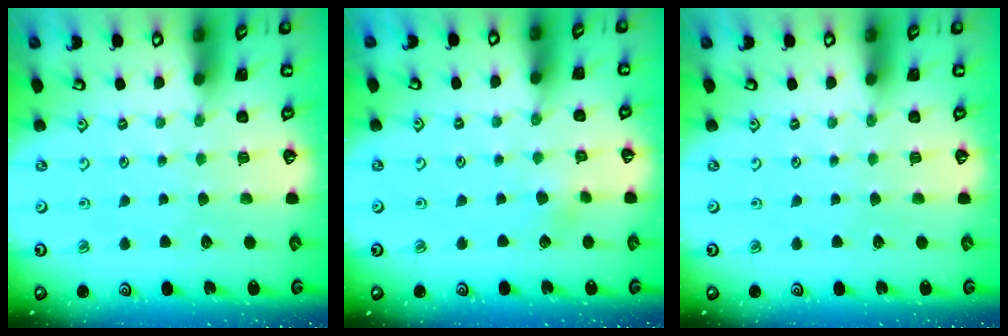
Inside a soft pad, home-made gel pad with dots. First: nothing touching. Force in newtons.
{"total": 2.3, "press": 2.3, "slide": 0.2}
{"total": 0.0}